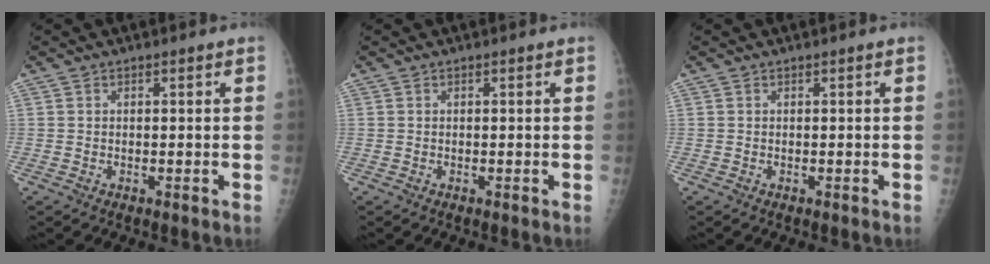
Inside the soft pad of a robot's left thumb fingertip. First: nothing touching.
{"total": 0.0}
{"total": 0.0}